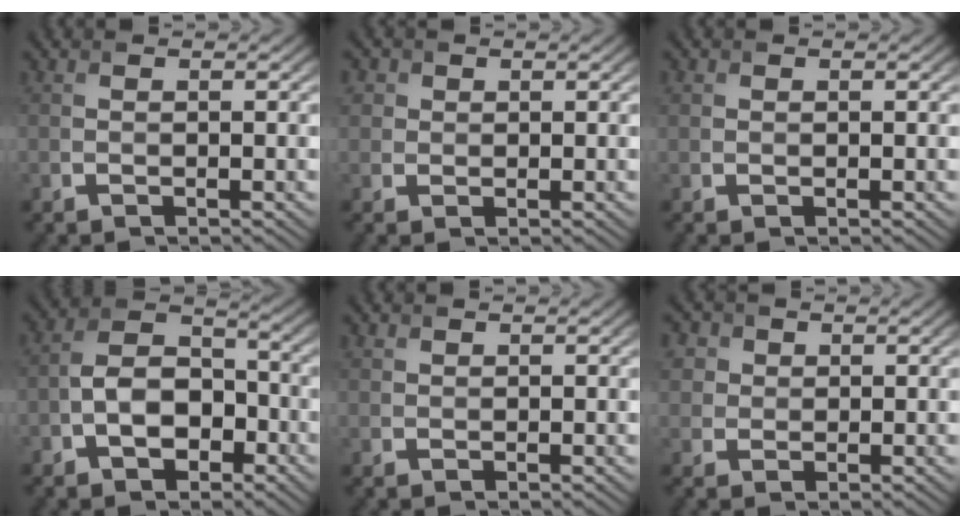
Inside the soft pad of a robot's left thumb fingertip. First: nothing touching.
{"total": 2.5, "force": [1.1, 2.2, 0.7], "torque": [-0.022, -0.002, 0.022]}
{"total": 0.8, "force": [0.4, 0.6, 0.2], "torque": [-0.004, -0.001, 0.010]}
{"total": 7.6, "force": [-3.1, 4.9, 4.9], "torque": [-0.093, 0.004, -0.063]}
{"total": 1.3, "force": [1.0, 0.9, 0.1], "torque": [-0.004, 0.000, 0.022]}
{"total": 3.9, "force": [1.8, 3.2, 1.2], "torque": [-0.051, 0.001, 0.039]}